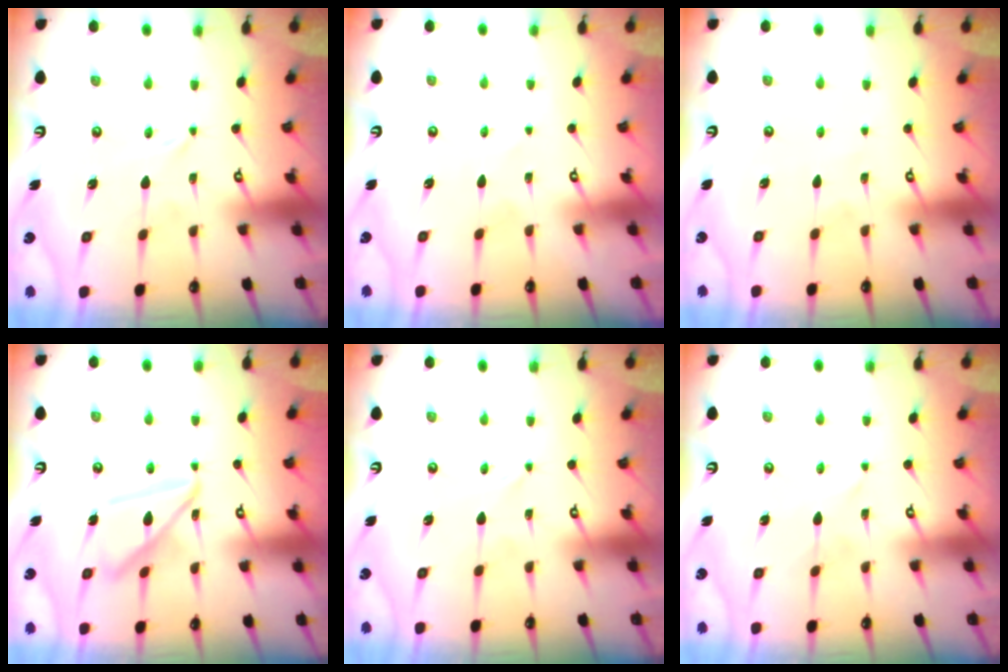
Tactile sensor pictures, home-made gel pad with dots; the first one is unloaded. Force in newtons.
{"total": 1.0, "press": 1.0, "slide": 0.1}
{"total": 1.7, "press": 1.7, "slide": 0.2}
{"total": 14.5, "press": 14.5, "slide": 1.3}
{"total": 0.0}
{"total": 0.9, "press": 0.9, "slide": 0.1}